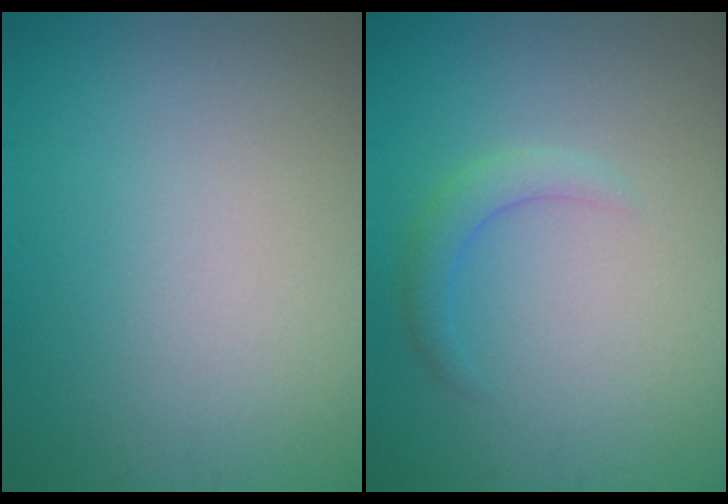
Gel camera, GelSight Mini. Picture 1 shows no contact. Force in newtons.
{"total": 1.7, "press": 1.7, "slide": 0.1}